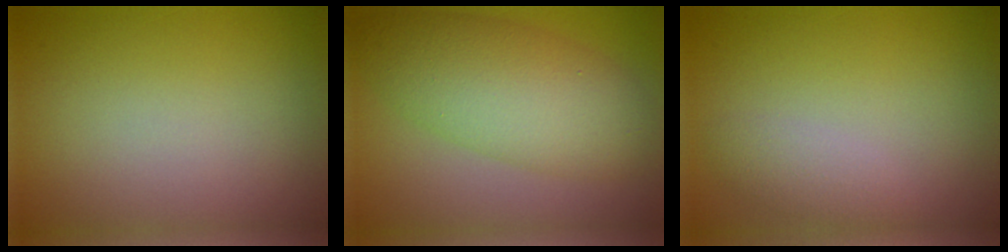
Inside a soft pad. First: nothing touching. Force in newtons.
{"total": 7.6, "press": 7.6, "slide": 0.1}
{"total": 1.7, "press": 1.7, "slide": 0.0}